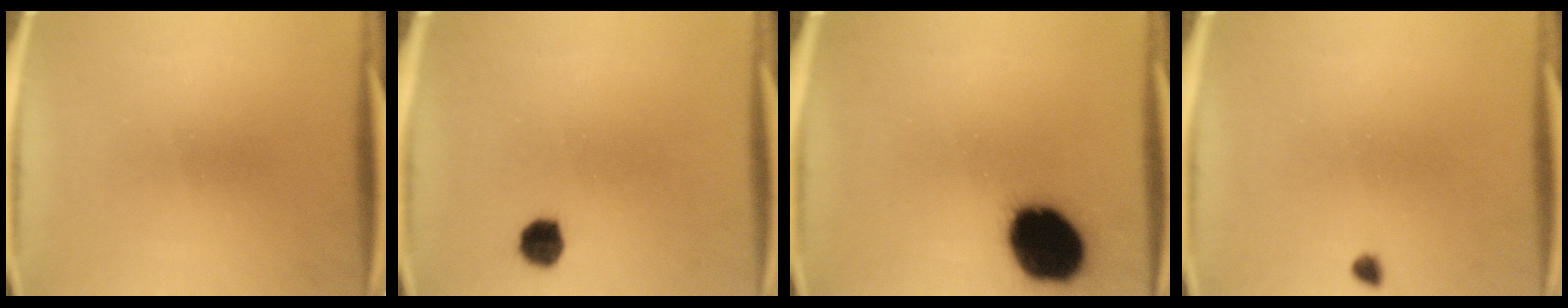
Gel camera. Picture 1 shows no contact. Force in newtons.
{"total": 4.2}
{"total": 19.4}
{"total": 1.2}